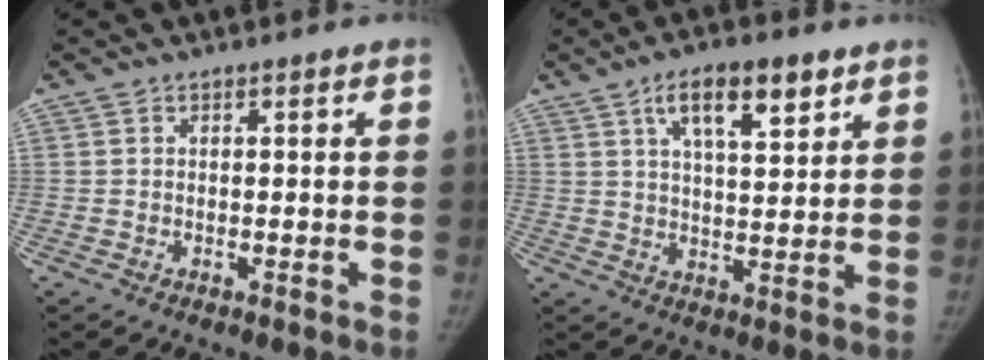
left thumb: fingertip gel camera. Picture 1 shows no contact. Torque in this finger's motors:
{"motor_torque": [0.09, 0.37, 0.98, -0.66, 0.14]}